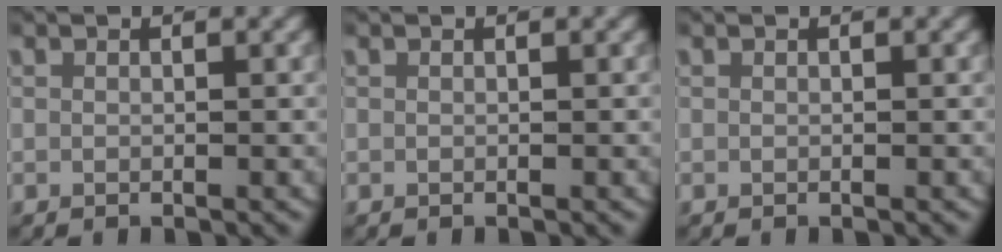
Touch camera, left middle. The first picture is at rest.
{"total": 0.0}
{"total": 0.0}